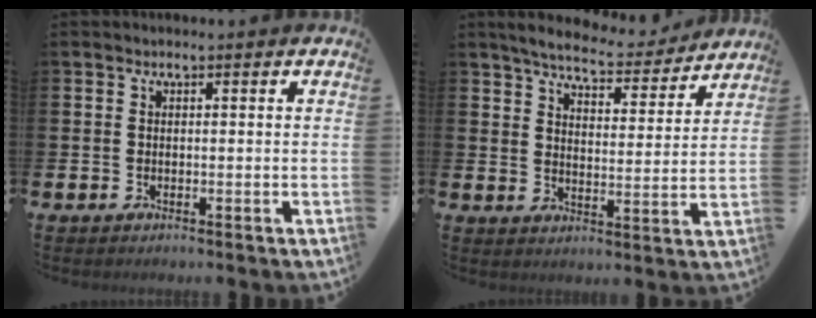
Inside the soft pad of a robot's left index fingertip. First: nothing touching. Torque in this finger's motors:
{"motor_torque": [0.70, -0.68, 0.15, 0.05]}